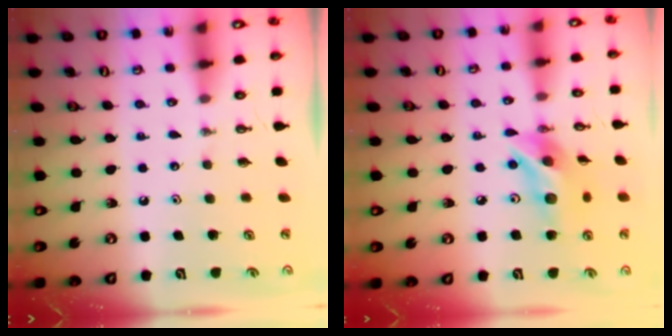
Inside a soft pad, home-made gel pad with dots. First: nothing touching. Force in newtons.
{"total": 13.2, "press": 13.1, "slide": 0.9}